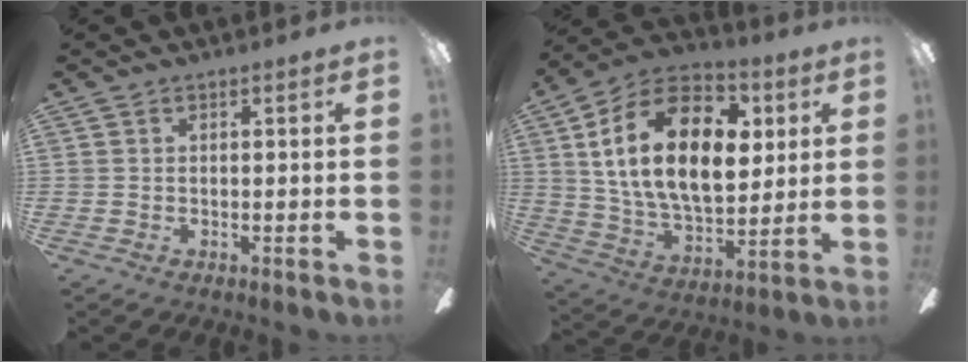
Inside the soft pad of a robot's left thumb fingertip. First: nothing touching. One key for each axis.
{"total": 24.7, "fx": 7.5, "fy": 14.6, "fz": 18.4, "tx": -0.351, "ty": -0.011, "tz": 0.125}